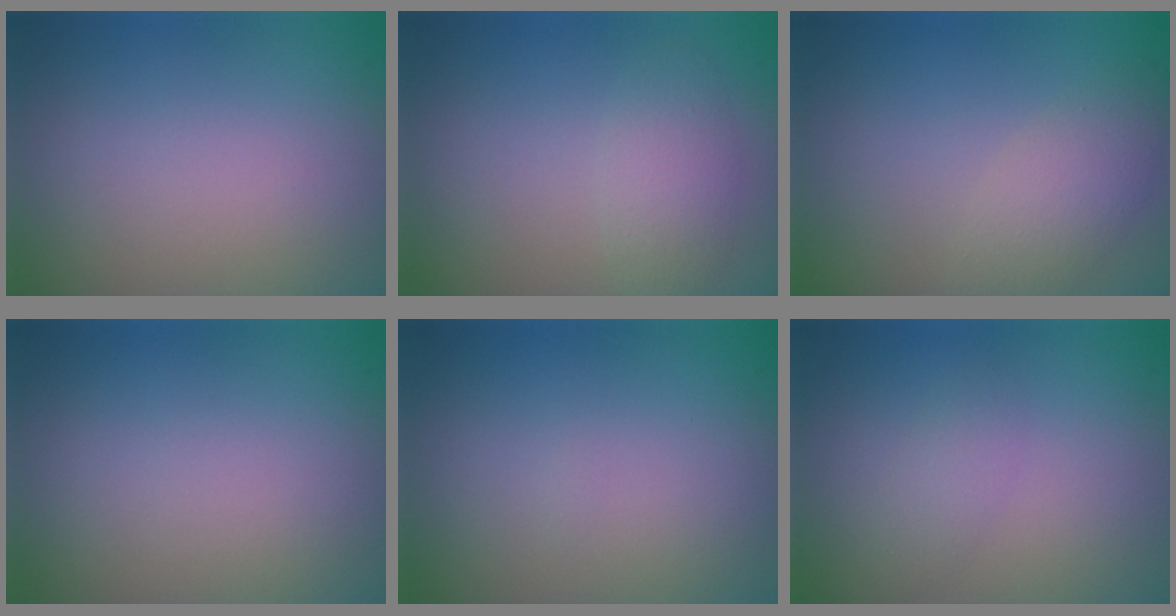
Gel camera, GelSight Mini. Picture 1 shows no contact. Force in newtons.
{"total": 2.4, "press": 2.4, "slide": 0.1}
{"total": 3.2, "press": 3.1, "slide": 0.2}
{"total": 0.0}
{"total": 0.0}
{"total": 1.4, "press": 1.4, "slide": 0.0}